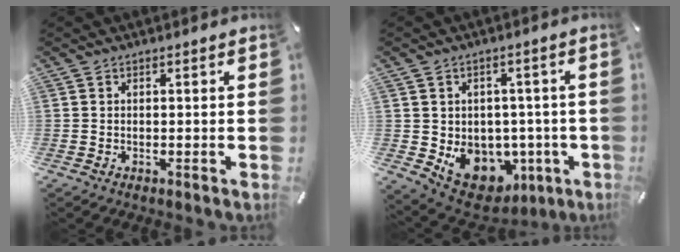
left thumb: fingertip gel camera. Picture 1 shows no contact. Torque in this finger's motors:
{"motor_torque": [1.86, 2.10, 0.19, -0.08, 0.07]}